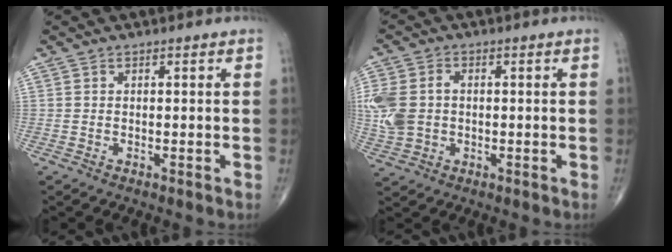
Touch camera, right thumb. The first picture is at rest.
{"total": 9.5, "force": [0.1, 7.2, 6.3], "torque": [-0.152, 0.010, 0.006]}